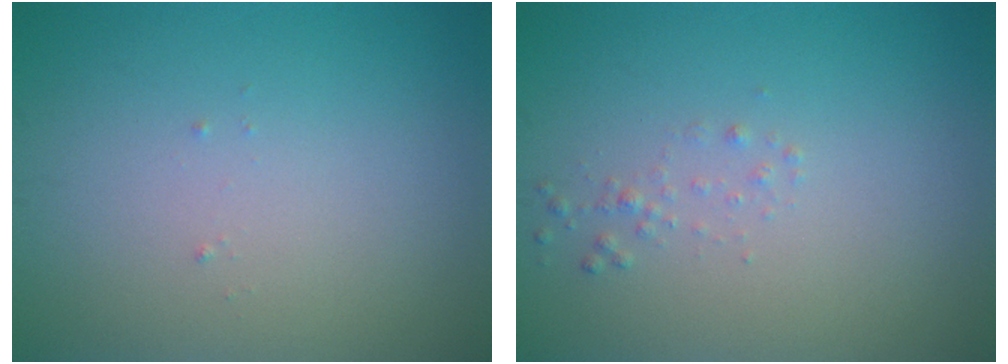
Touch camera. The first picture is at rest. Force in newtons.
{"total": 0.7, "press": 0.7, "slide": 0.0}